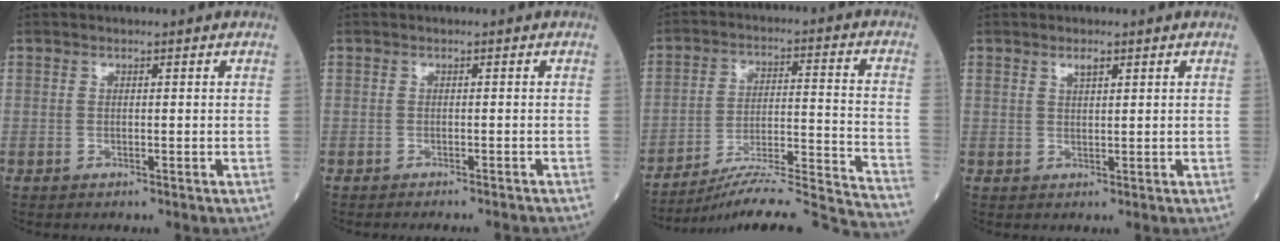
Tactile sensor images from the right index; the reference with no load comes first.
{"total": 5.2, "force": [-4.9, 0.1, 1.6], "torque": [-0.016, -0.017, -0.053]}
{"total": 21.6, "force": [-20.4, -1.9, 7.0], "torque": [-0.070, -0.005, -0.292]}
{"total": 1.5, "force": [1.0, 0.4, 1.0], "torque": [-0.019, 0.001, 0.018]}